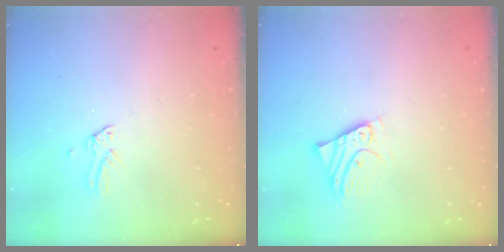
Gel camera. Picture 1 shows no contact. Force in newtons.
{"total": 3.5, "press": 3.5, "slide": 0.3}